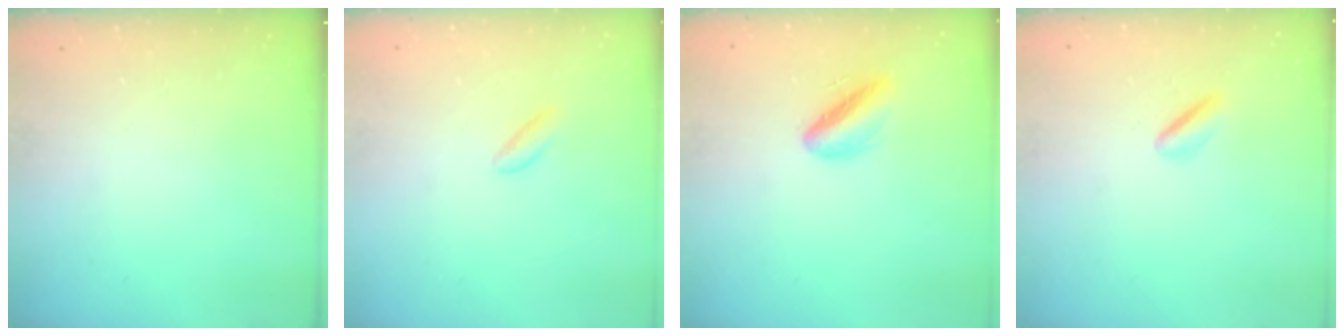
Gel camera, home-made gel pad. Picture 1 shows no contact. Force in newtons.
{"total": 2.4, "press": 2.3, "slide": 0.7}
{"total": 7.5, "press": 7.2, "slide": 2.0}
{"total": 2.5, "press": 2.3, "slide": 1.0}